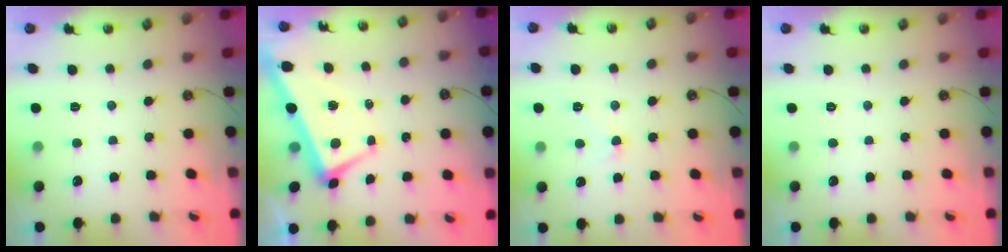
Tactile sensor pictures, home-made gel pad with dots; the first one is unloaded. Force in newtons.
{"total": 1.1, "press": 0.6, "slide": 0.9}
{"total": 1.8, "press": 1.7, "slide": 0.6}
{"total": 0.0}